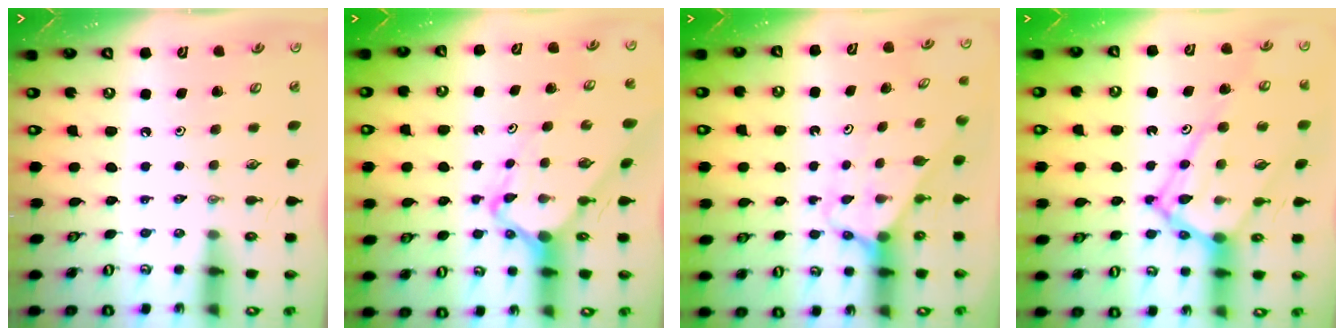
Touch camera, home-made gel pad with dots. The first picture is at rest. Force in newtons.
{"total": 5.4, "press": 5.4, "slide": 0.6}
{"total": 3.0, "press": 3.0, "slide": 0.2}
{"total": 17.2, "press": 17.0, "slide": 2.5}